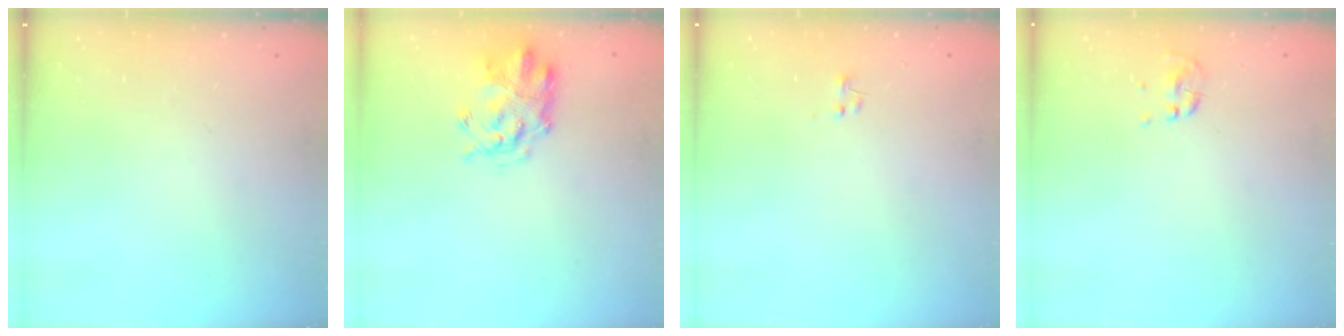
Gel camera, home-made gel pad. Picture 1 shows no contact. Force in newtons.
{"total": 3.7, "press": 3.5, "slide": 1.1}
{"total": 0.6, "press": 0.6, "slide": 0.2}
{"total": 1.1, "press": 1.0, "slide": 0.5}